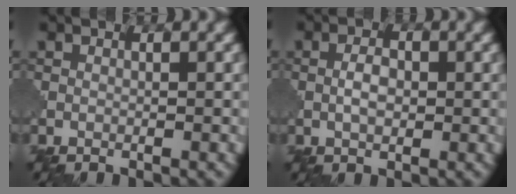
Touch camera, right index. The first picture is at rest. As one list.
[{"total": 1.9, "force": [0.1, 1.0, 1.6], "torque": [-0.031, 0.000, 0.000]}]